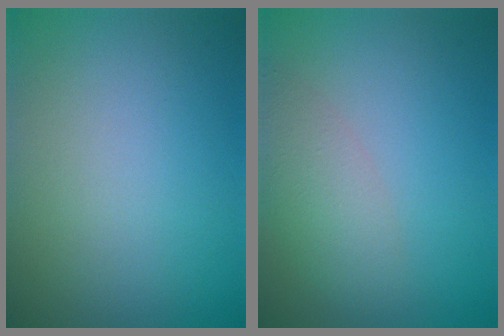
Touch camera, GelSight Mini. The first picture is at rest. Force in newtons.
{"total": 3.3, "press": 3.3, "slide": 0.3}